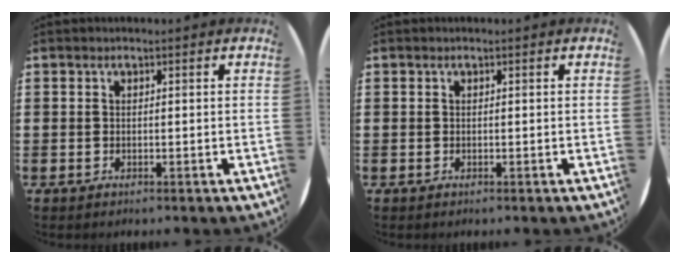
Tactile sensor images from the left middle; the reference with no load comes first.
{"total": 0.0}